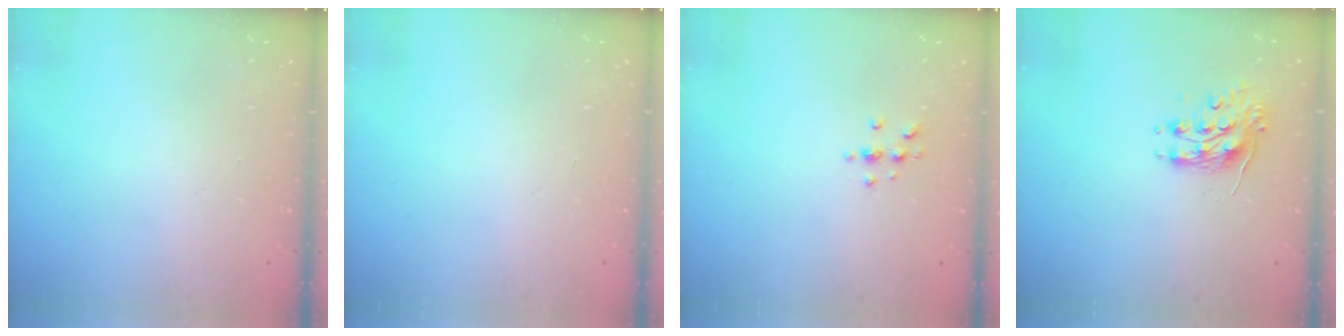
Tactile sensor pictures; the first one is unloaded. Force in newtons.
{"total": 0.0}
{"total": 3.9, "press": 3.8, "slide": 0.5}
{"total": 8.4, "press": 8.3, "slide": 0.4}